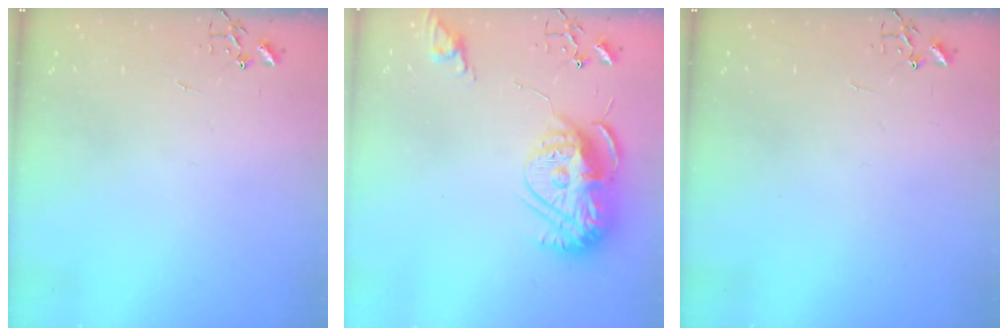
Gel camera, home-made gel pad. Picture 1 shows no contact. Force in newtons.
{"total": 15.2, "press": 15.2, "slide": 1.4}
{"total": 0.0}